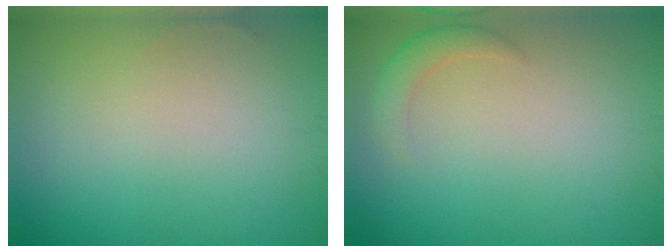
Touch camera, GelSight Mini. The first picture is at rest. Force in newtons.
{"total": 1.8, "press": 1.8, "slide": 0.1}